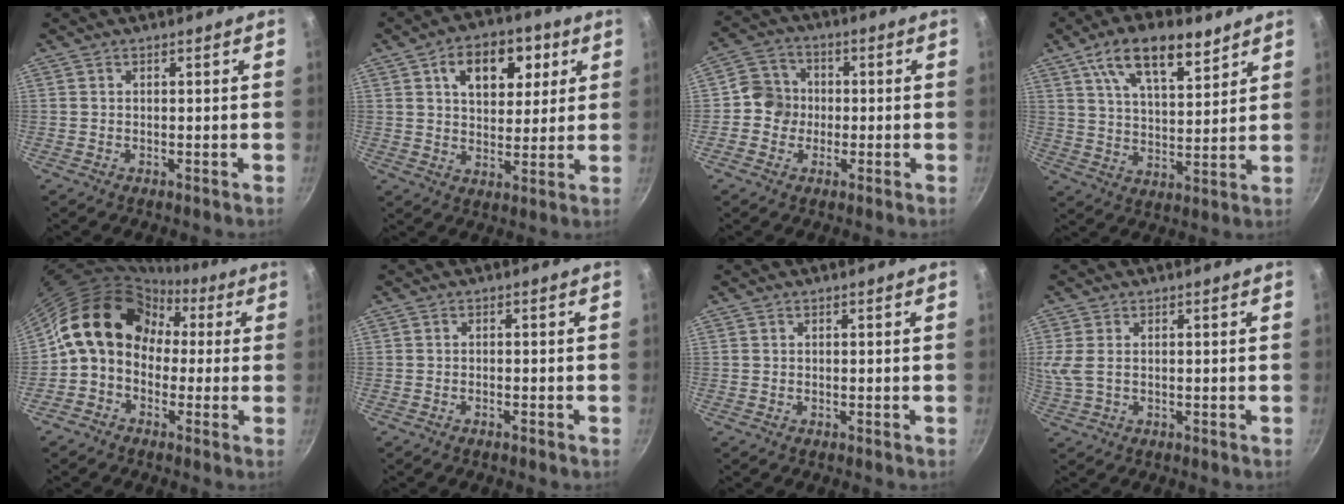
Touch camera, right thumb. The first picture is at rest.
{"total": 12.9, "force": [4.8, 8.2, 8.7], "torque": [-0.084, -0.007, 0.068]}
{"total": 6.4, "force": [-0.9, 6.1, 2.0], "torque": [-0.001, 0.019, -0.034]}
{"total": 14.0, "force": [8.4, 5.9, 9.5], "torque": [-0.136, -0.032, 0.144]}
{"total": 14.3, "force": [1.2, 11.6, 8.3], "torque": [-0.106, 0.045, -0.006]}
{"total": 0.8, "force": [-0.7, 0.1, 0.5], "torque": [-0.016, 0.006, -0.011]}
{"total": 0.0}
{"total": 4.2, "force": [0.6, 2.4, 3.4], "torque": [-0.077, 0.000, 0.015]}